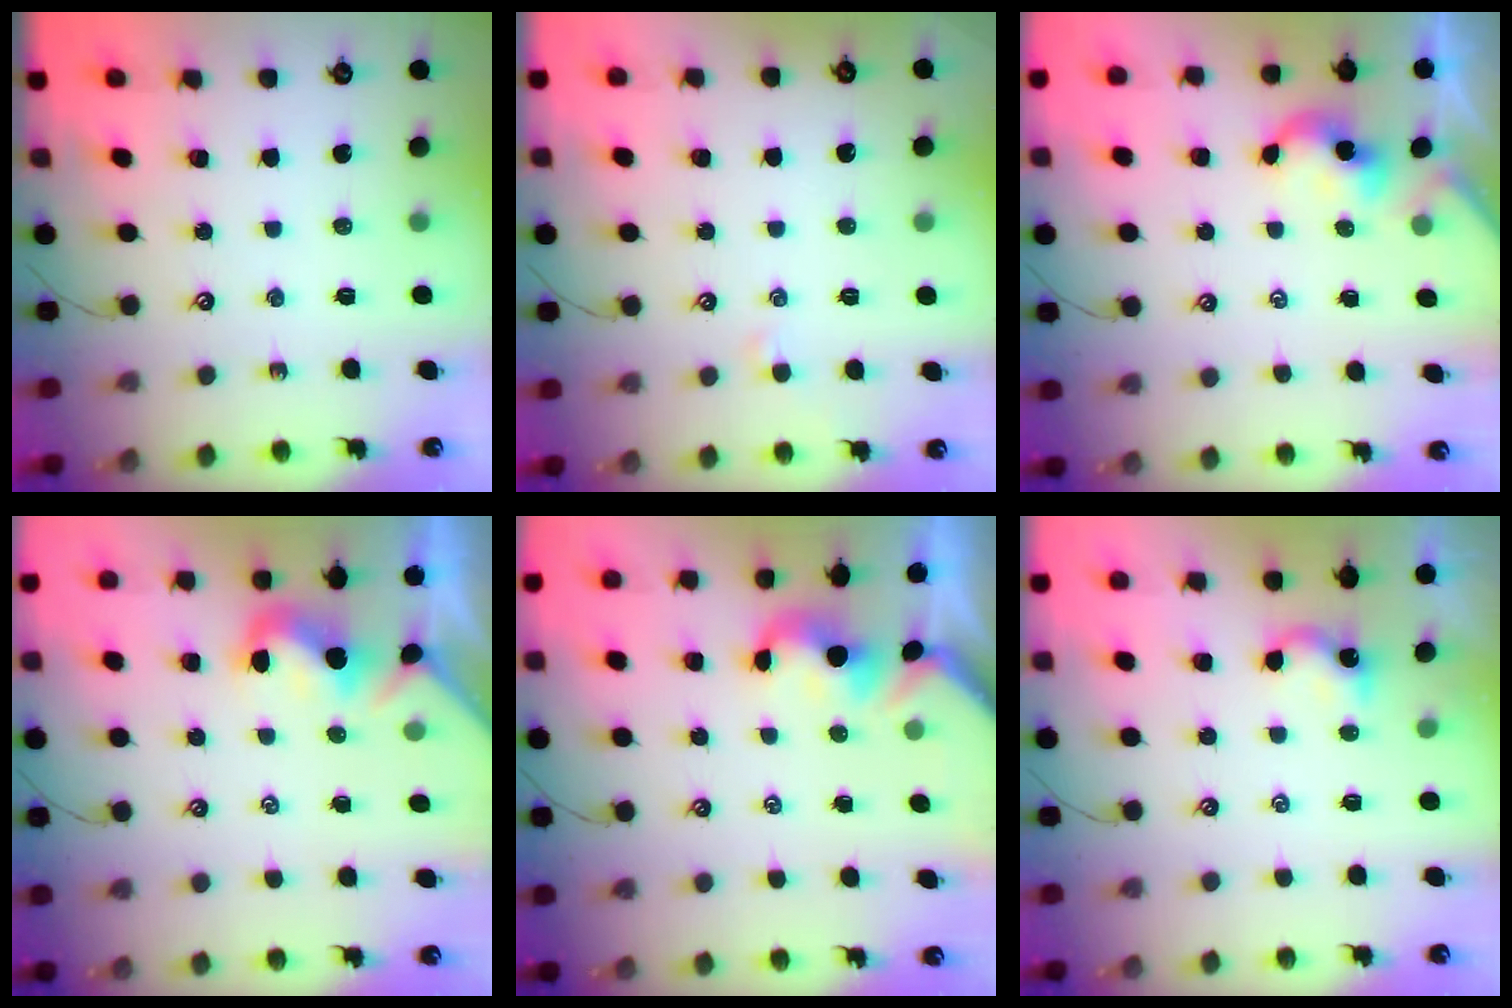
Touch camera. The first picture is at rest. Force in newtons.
{"total": 1.8, "press": 1.7, "slide": 0.3}
{"total": 0.6, "press": 0.5, "slide": 0.2}
{"total": 1.1, "press": 0.9, "slide": 0.6}
{"total": 1.1, "press": 1.0, "slide": 0.4}
{"total": 1.2, "press": 1.1, "slide": 0.3}